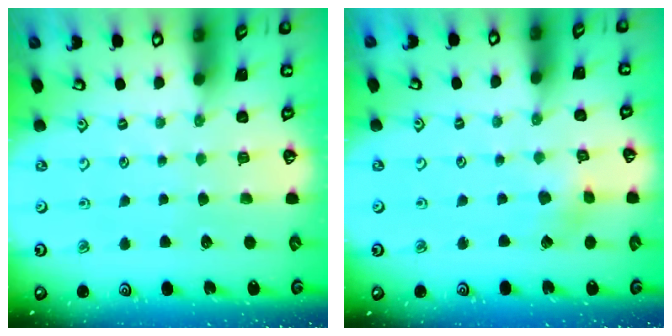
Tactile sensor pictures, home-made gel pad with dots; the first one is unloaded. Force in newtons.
{"total": 3.6, "press": 3.6, "slide": 0.2}